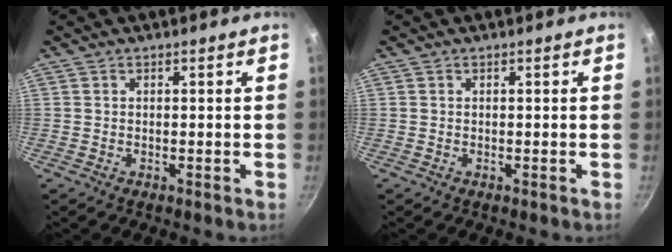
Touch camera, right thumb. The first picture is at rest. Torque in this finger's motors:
{"motor_torque": [0.00, 0.00, 0.04, -0.04, 0.00]}